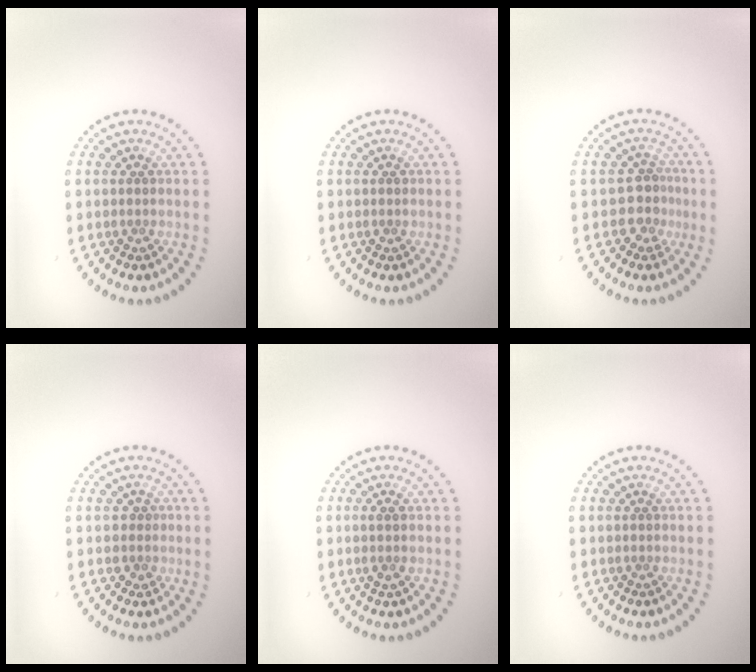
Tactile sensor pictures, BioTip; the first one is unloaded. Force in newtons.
{"total": 0.6, "press": 0.6, "slide": 0.1}
{"total": 2.5, "press": 2.0, "slide": 1.6}
{"total": 1.3, "press": 1.1, "slide": 0.7}
{"total": 1.1, "press": 1.0, "slide": 0.5}
{"total": 0.0}